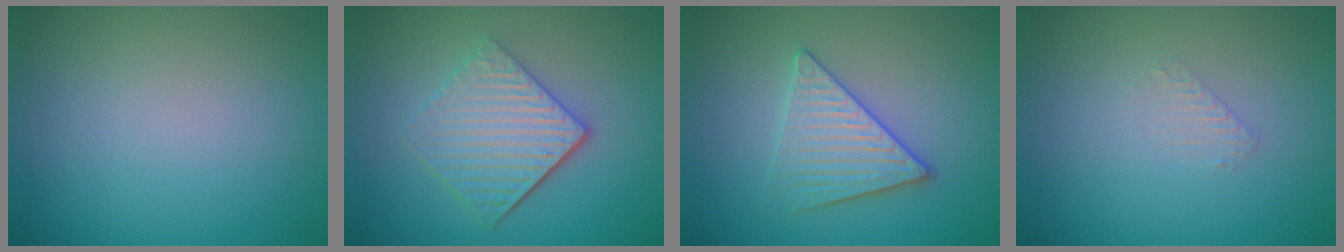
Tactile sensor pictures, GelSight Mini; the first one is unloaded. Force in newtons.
{"total": 5.0, "press": 3.7, "slide": 3.4}
{"total": 3.6, "press": 3.4, "slide": 1.3}
{"total": 0.6, "press": 0.4, "slide": 0.5}